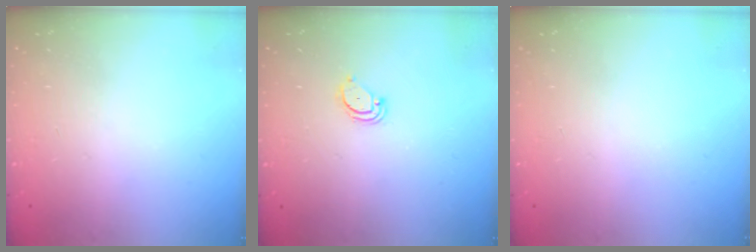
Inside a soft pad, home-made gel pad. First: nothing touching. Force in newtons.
{"total": 2.4, "press": 2.4, "slide": 0.2}
{"total": 0.0}